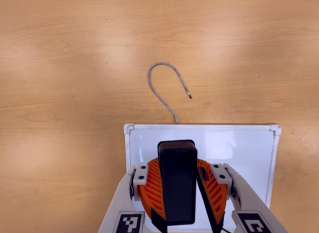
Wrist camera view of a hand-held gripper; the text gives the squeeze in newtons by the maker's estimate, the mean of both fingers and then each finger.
{"total": 7.4, "left": 8.1, "right": 6.6}